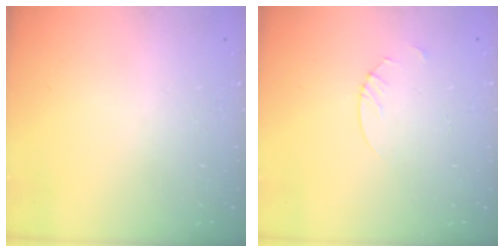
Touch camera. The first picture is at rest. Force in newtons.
{"total": 1.8, "press": 1.8, "slide": 0.2}